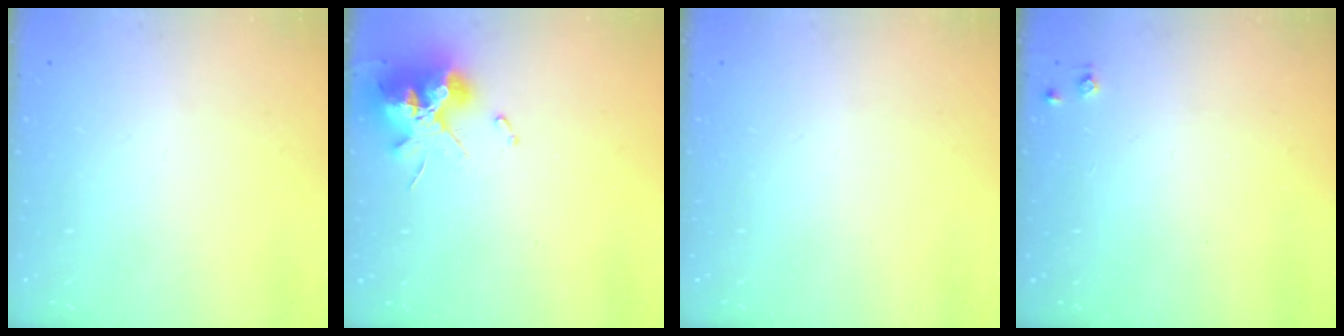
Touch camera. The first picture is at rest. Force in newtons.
{"total": 13.4, "press": 13.3, "slide": 1.1}
{"total": 0.0}
{"total": 3.7, "press": 3.6, "slide": 0.5}